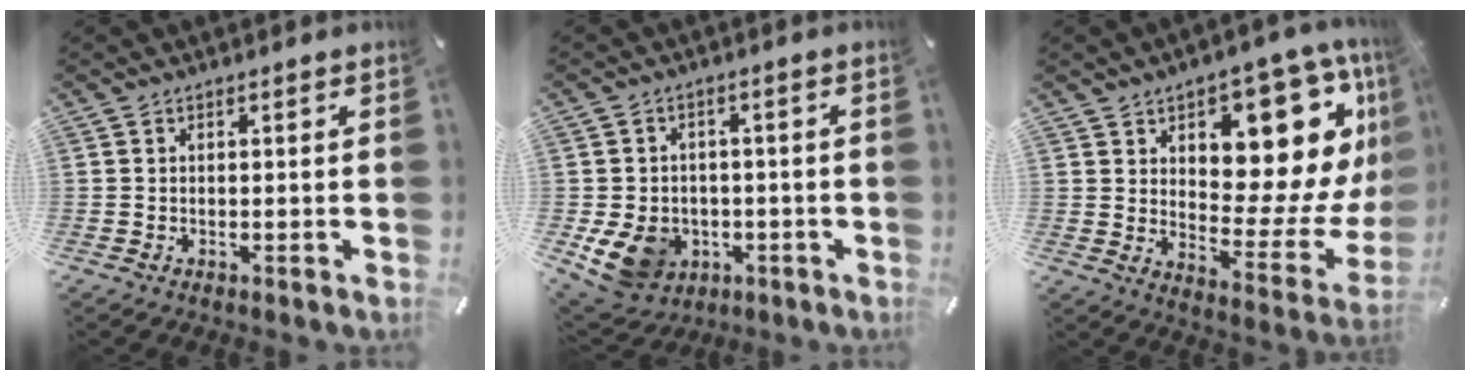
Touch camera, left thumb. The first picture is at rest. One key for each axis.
{"total": 10.2, "fx": -3.5, "fy": 8.6, "fz": 4.3, "tx": -0.091, "ty": 0.018, "tz": -0.058}
{"total": 18.7, "fx": 8.9, "fy": 9.8, "fz": 13.2, "tx": -0.149, "ty": -0.087, "tz": 0.146}